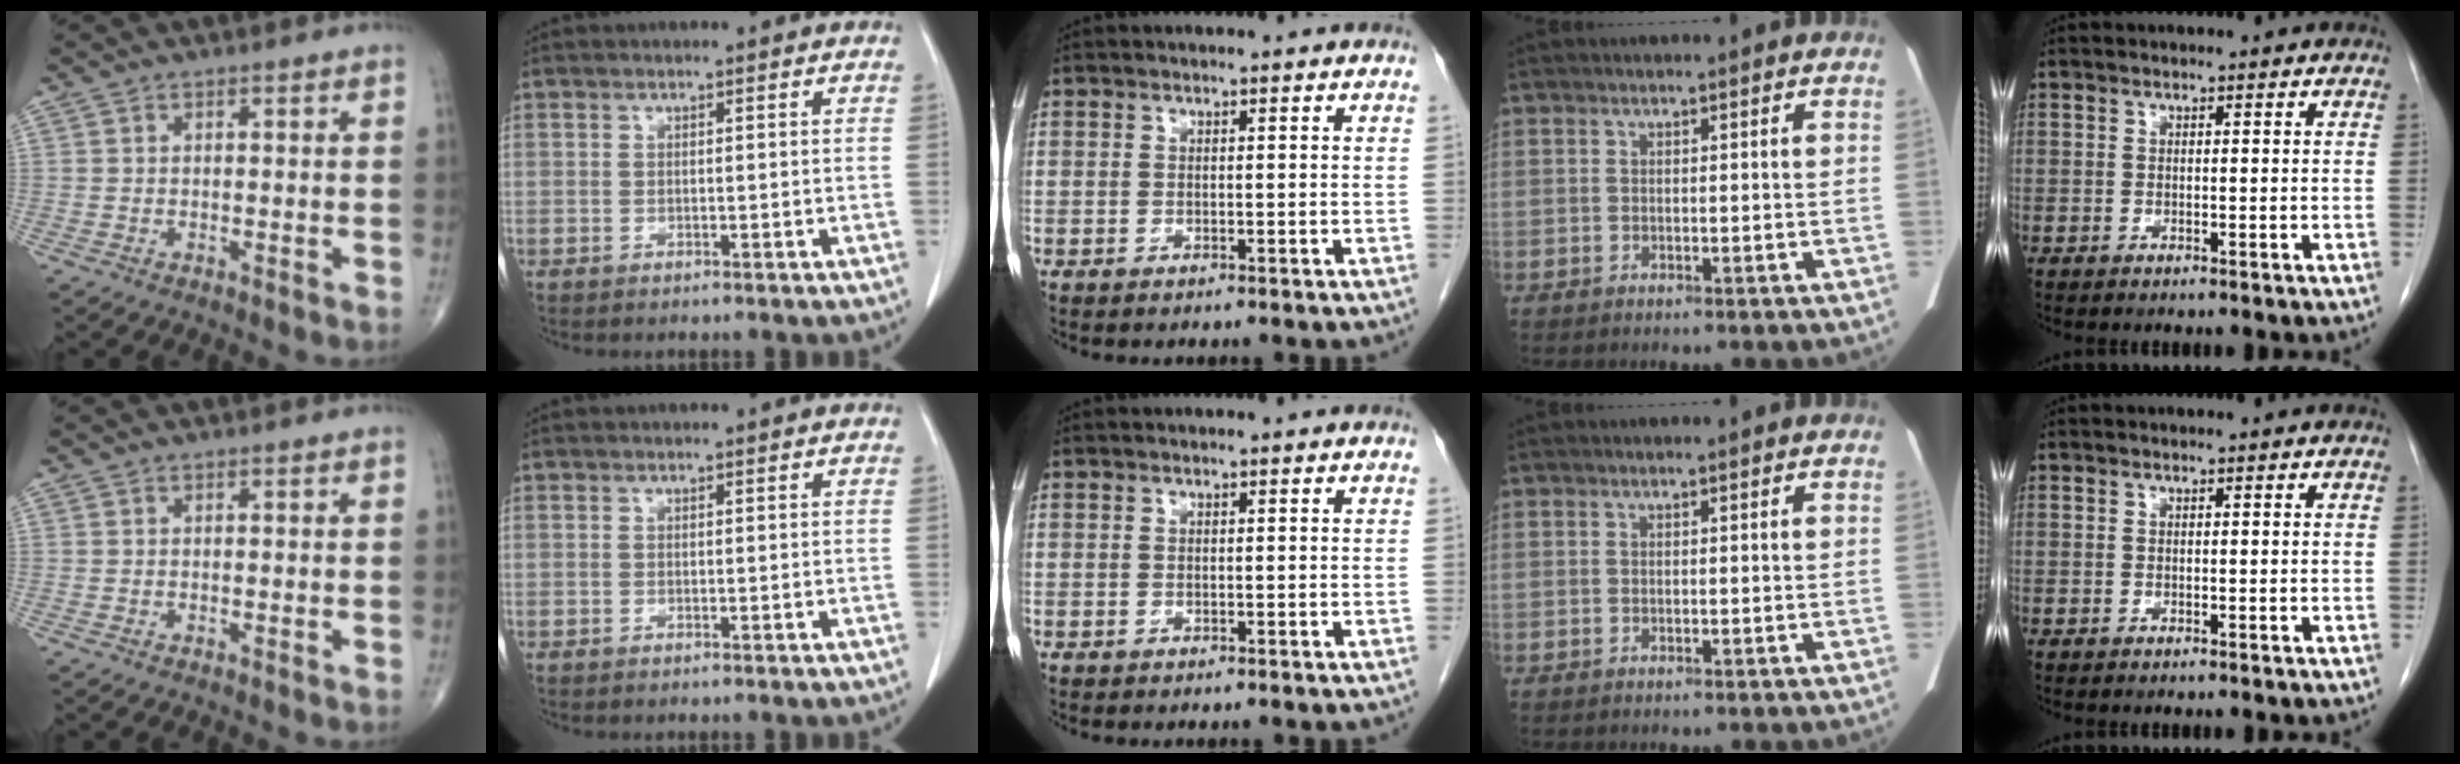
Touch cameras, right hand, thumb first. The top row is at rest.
{}